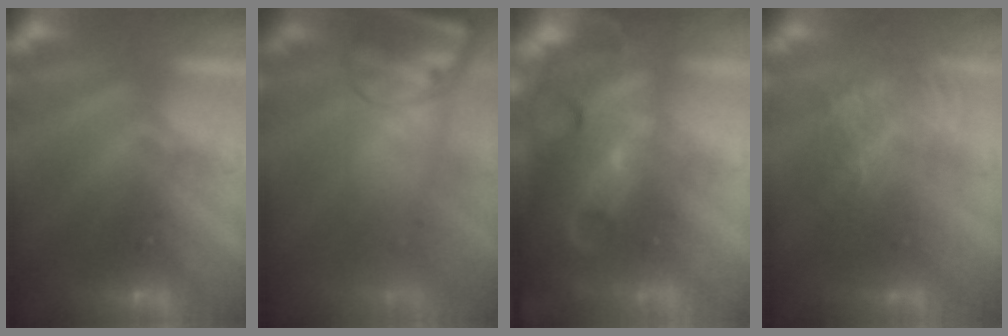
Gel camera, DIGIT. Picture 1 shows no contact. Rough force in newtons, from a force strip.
{"total": 9.6}
{"total": 5.9}
{"total": 3.9}